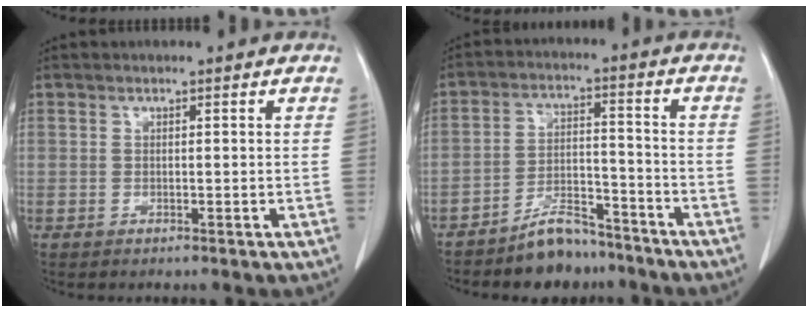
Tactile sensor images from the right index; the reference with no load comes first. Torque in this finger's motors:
{"motor_torque": [0.59, -0.58, 0.21, 0.03]}